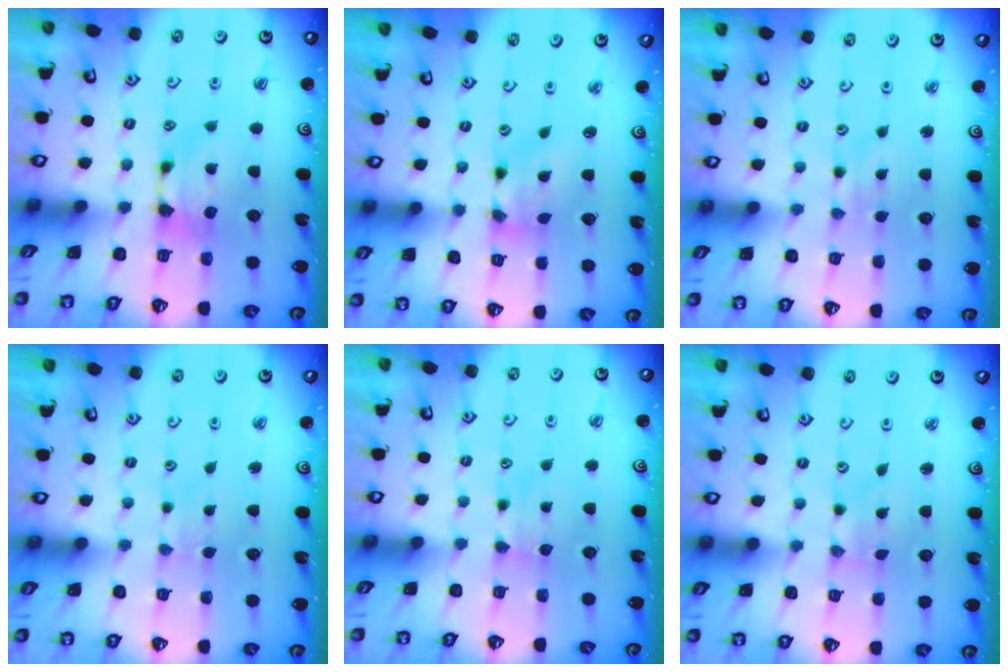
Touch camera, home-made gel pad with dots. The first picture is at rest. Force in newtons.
{"total": 3.8, "press": 3.5, "slide": 1.6}
{"total": 2.2, "press": 2.1, "slide": 0.4}
{"total": 3.3, "press": 3.3, "slide": 0.1}
{"total": 2.1, "press": 2.1, "slide": 0.5}
{"total": 5.0, "press": 5.0, "slide": 0.8}